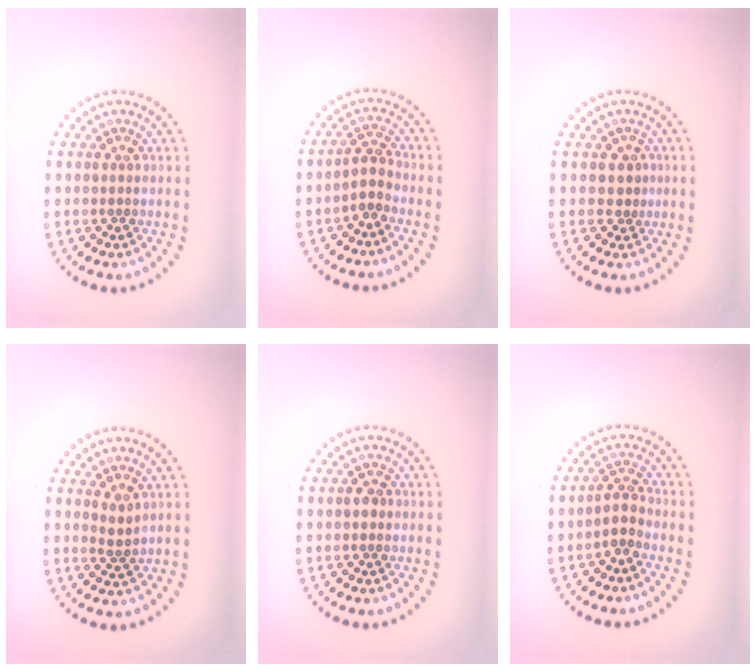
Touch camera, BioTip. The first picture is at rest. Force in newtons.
{"total": 2.0, "press": 1.5, "slide": 1.3}
{"total": 1.1, "press": 0.9, "slide": 0.7}
{"total": 1.3, "press": 1.0, "slide": 0.9}
{"total": 0.8, "press": 0.7, "slide": 0.3}
{"total": 1.9, "press": 1.4, "slide": 1.2}